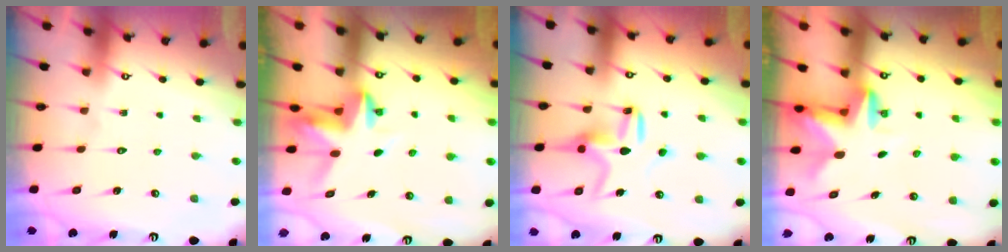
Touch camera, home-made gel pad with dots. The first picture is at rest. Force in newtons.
{"total": 3.9, "press": 3.9, "slide": 0.3}
{"total": 10.6, "press": 10.6, "slide": 0.4}
{"total": 2.3, "press": 2.3, "slide": 0.4}